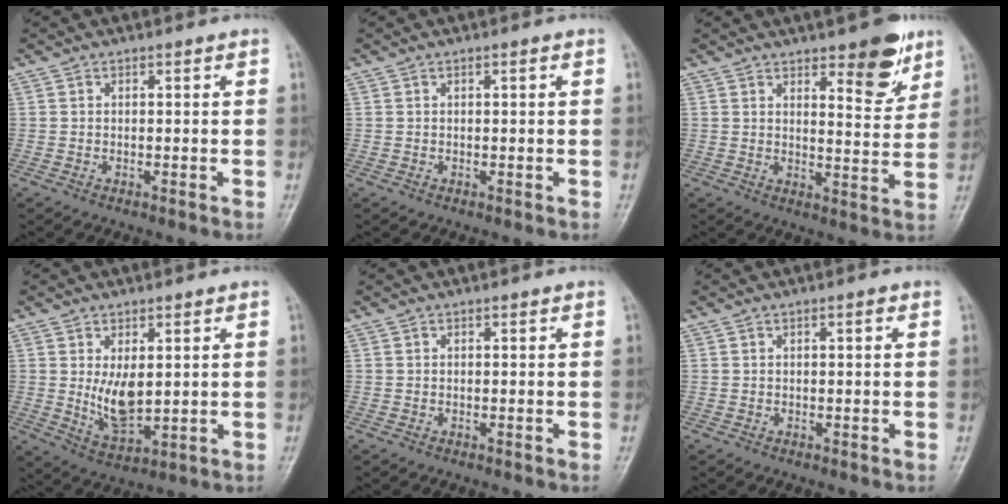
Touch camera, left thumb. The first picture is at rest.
{"total": 0.5, "force": [0.2, 0.1, 0.5], "torque": [-0.008, 0.001, 0.002]}
{"total": 9.1, "force": [5.7, 3.2, 6.3], "torque": [-0.060, -0.038, 0.078]}
{"total": 7.5, "force": [1.2, 4.0, 6.3], "torque": [-0.099, -0.025, 0.035]}
{"total": 0.0}
{"total": 1.1, "force": [0.4, 0.3, 0.9], "torque": [-0.015, 0.002, 0.005]}